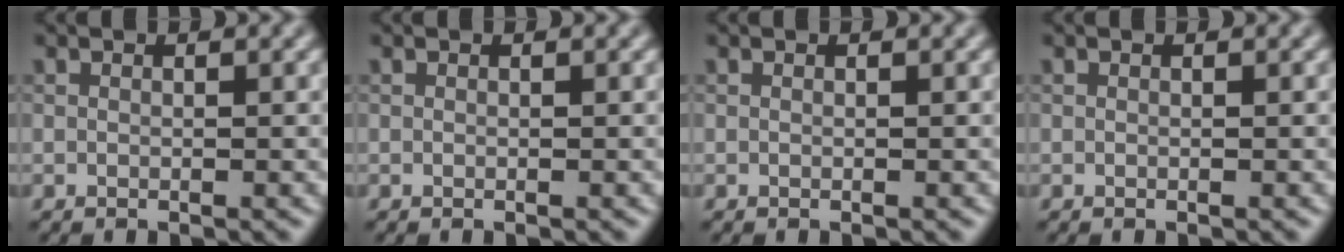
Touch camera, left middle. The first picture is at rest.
{"total": 0.0}
{"total": 0.0}
{"total": 0.0}